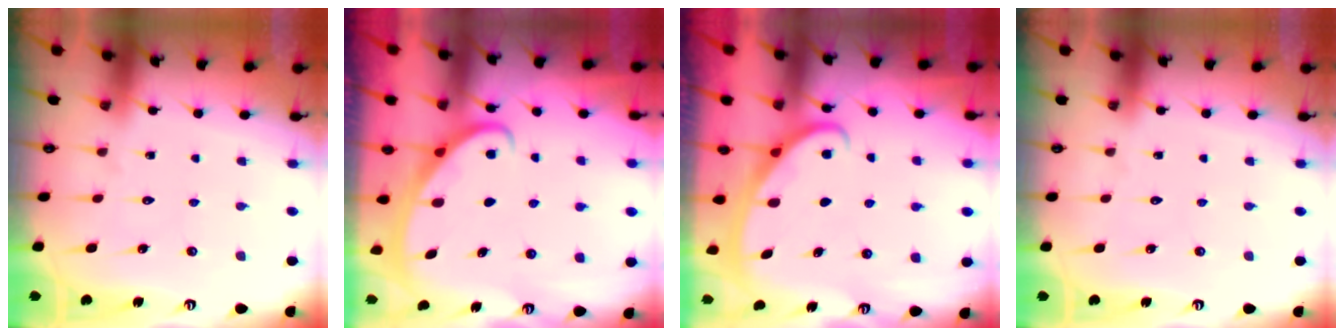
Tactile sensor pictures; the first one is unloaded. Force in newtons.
{"total": 2.8, "press": 2.8, "slide": 0.3}
{"total": 2.8, "press": 2.8, "slide": 0.4}
{"total": 0.0}